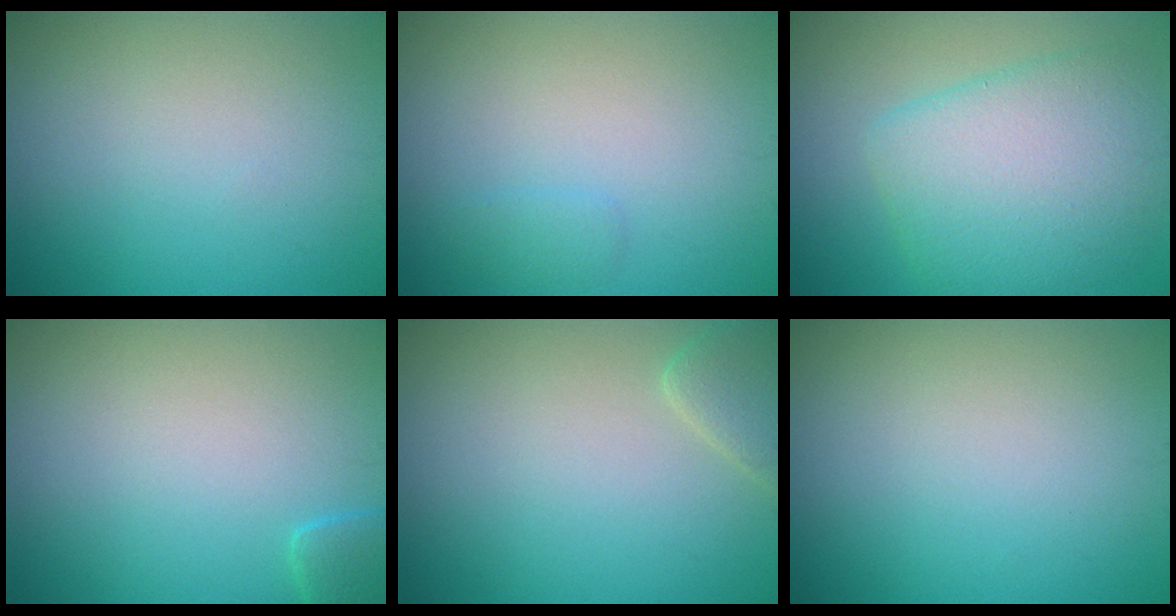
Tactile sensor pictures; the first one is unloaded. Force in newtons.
{"total": 0.8, "press": 0.8, "slide": 0.1}
{"total": 7.0, "press": 7.0, "slide": 0.2}
{"total": 1.7, "press": 1.7, "slide": 0.2}
{"total": 2.2, "press": 2.2, "slide": 0.1}
{"total": 0.0}